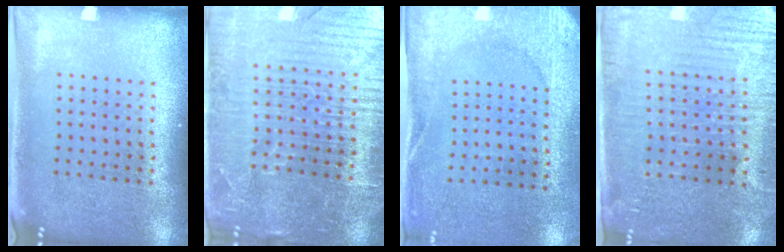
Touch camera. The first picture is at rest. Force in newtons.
{"total": 5.3, "press": 4.8, "slide": 2.3}
{"total": 2.6, "press": 2.4, "slide": 1.0}
{"total": 3.7, "press": 3.5, "slide": 1.4}